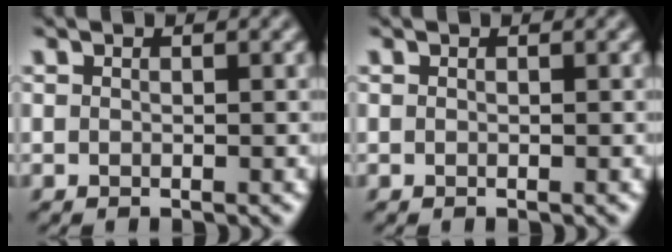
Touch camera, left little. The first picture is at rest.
{"total": 0.0}